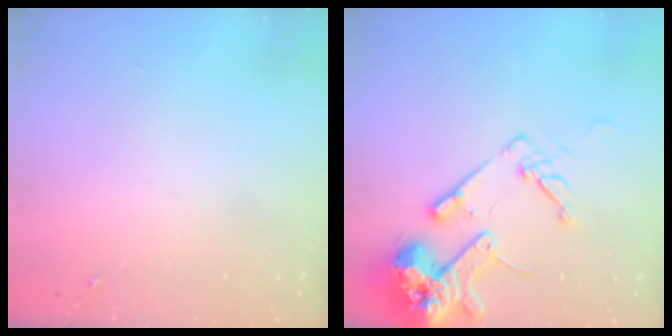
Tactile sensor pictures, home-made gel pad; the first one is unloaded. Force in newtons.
{"total": 17.0, "press": 16.8, "slide": 2.4}